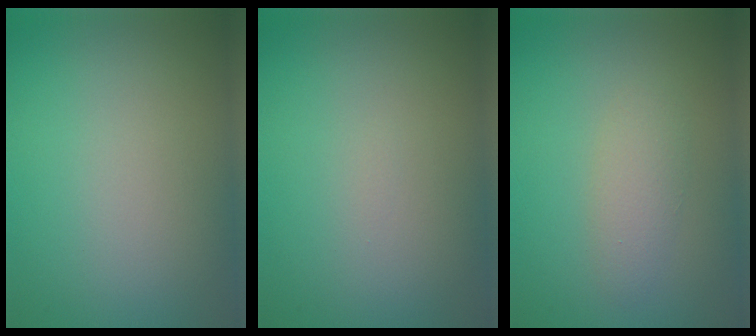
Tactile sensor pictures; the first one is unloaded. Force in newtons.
{"total": 0.0}
{"total": 1.9, "press": 1.9, "slide": 0.0}